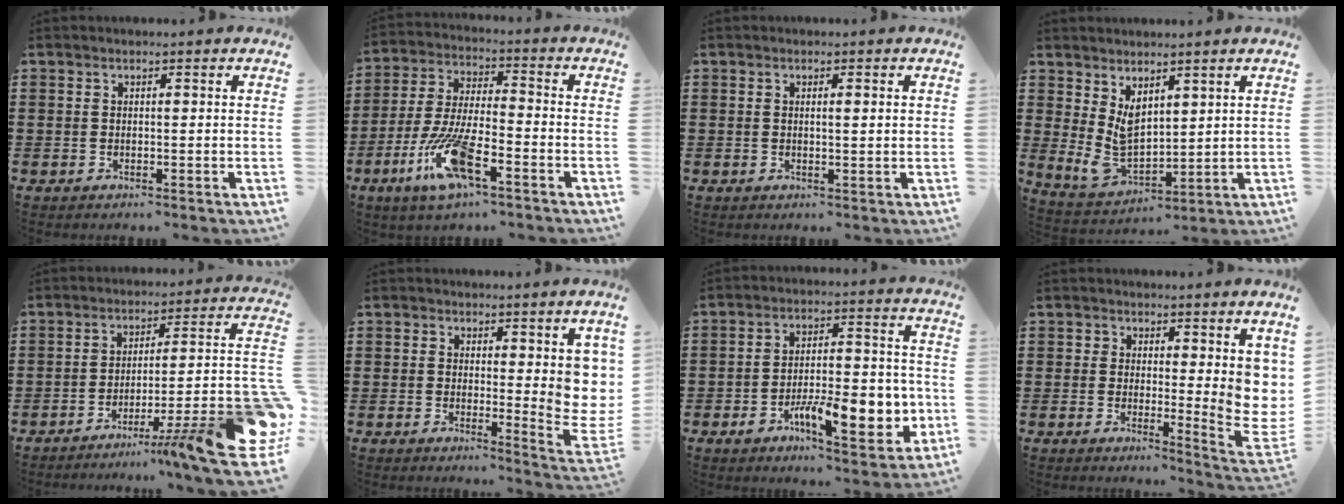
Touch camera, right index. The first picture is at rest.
{"total": 11.5, "force": [-6.0, 2.8, 9.4], "torque": [-0.211, -0.009, -0.117]}
{"total": 1.0, "force": [0.3, 0.0, 1.0], "torque": [-0.018, -0.001, 0.004]}
{"total": 5.5, "force": [2.3, 3.4, 3.7], "torque": [-0.095, -0.009, 0.043]}
{"total": 12.4, "force": [-5.6, 2.3, 10.8], "torque": [-0.137, 0.000, -0.089]}
{"total": 5.6, "force": [2.4, 2.8, 4.3], "torque": [-0.047, -0.024, 0.041]}
{"total": 12.2, "force": [-4.5, 5.1, 10.2], "torque": [-0.160, 0.004, -0.073]}
{"total": 5.9, "force": [2.5, 3.4, 4.1], "torque": [-0.046, -0.020, 0.047]}